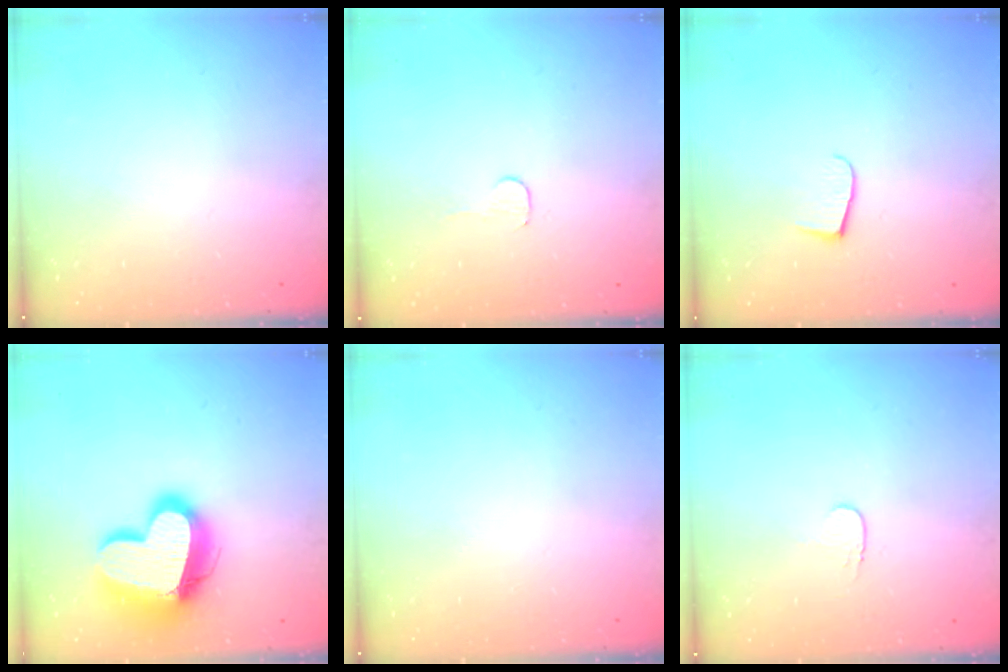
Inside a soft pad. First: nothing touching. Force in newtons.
{"total": 2.8, "press": 2.8, "slide": 0.2}
{"total": 6.2, "press": 6.1, "slide": 0.6}
{"total": 19.4, "press": 19.3, "slide": 1.7}
{"total": 0.0}
{"total": 3.4, "press": 3.4, "slide": 0.4}